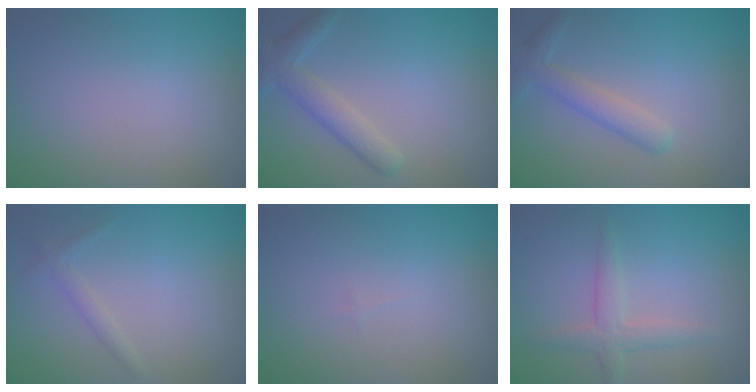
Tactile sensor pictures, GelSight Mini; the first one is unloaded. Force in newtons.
{"total": 2.1, "press": 2.1, "slide": 0.3}
{"total": 2.6, "press": 2.5, "slide": 0.1}
{"total": 1.1, "press": 1.1, "slide": 0.0}
{"total": 0.0}
{"total": 2.1, "press": 2.1, "slide": 0.1}